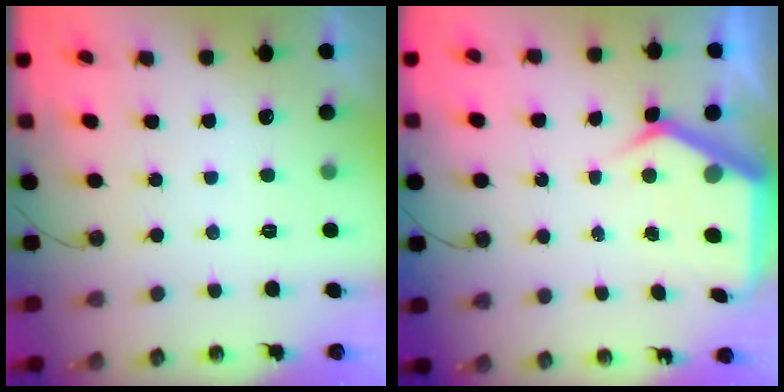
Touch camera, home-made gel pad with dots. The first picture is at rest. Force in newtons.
{"total": 7.2, "press": 7.2, "slide": 1.0}